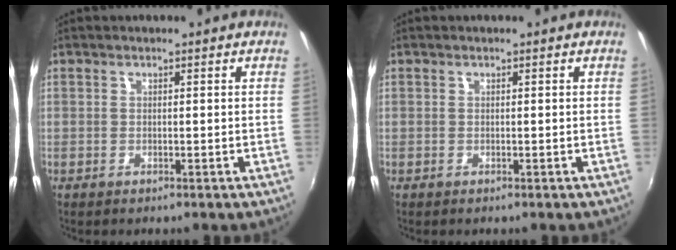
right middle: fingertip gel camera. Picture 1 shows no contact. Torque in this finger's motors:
{"motor_torque": [0.00, 0.00, 0.00, 0.00]}